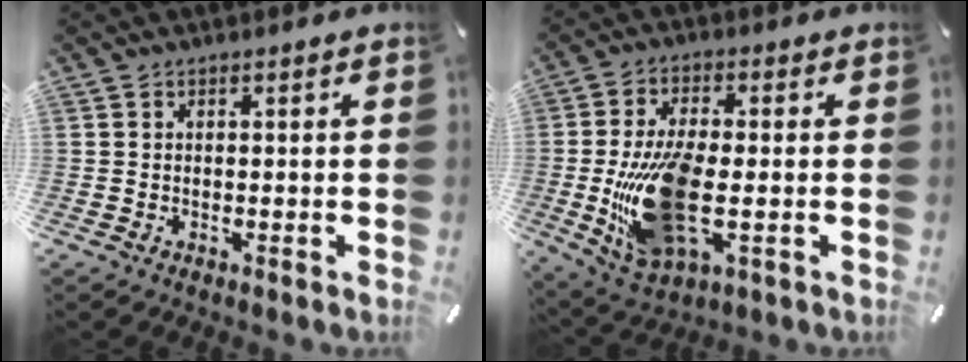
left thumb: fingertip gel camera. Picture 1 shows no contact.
{"total": 17.1, "force": [-2.0, 8.3, 14.8], "torque": [-0.299, -0.015, -0.025]}